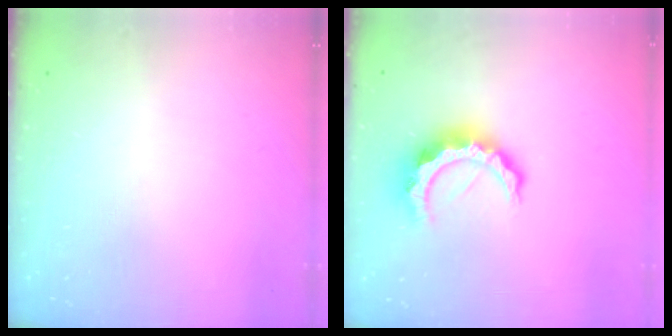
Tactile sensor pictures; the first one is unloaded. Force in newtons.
{"total": 9.9, "press": 9.9, "slide": 0.9}